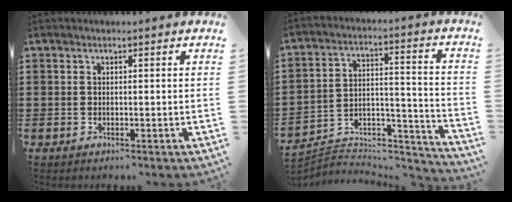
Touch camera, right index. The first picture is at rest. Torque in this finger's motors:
{"motor_torque": [-1.81, 0.32, -1.05, -0.21]}